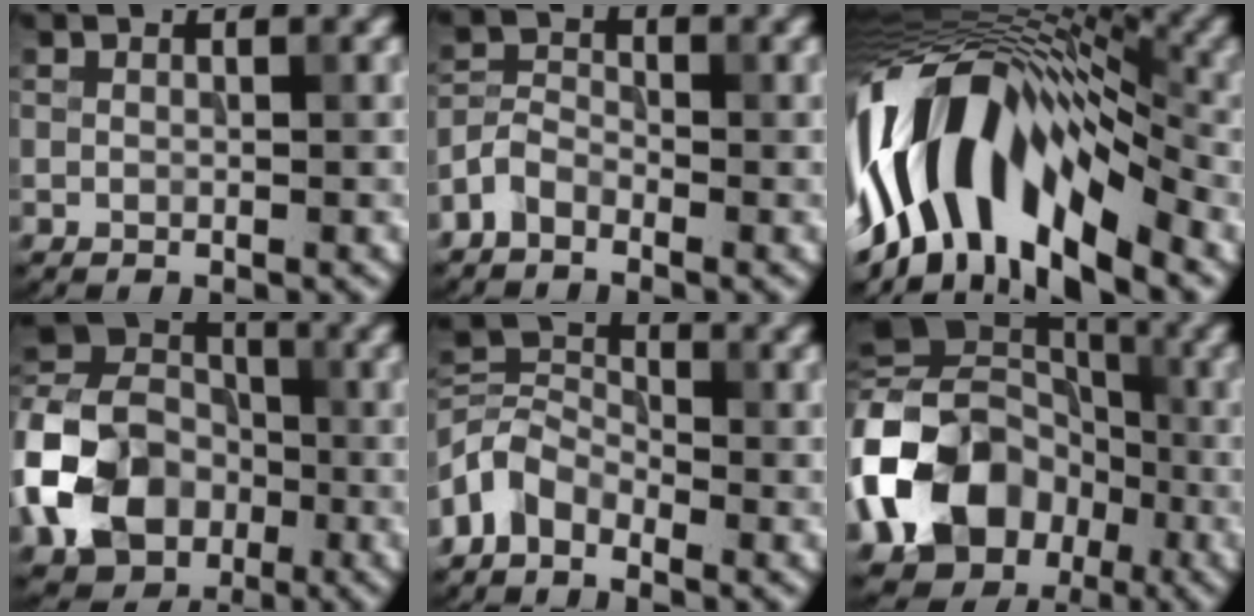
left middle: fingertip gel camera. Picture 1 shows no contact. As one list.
[{"total": 2.4, "force": [-1.8, 1.1, 0.9], "torque": [-0.021, 0.007, -0.049]}, {"total": 15.1, "force": [-3.4, 7.3, 12.7], "torque": [-0.219, 0.029, -0.072]}, {"total": 10.3, "force": [-3.3, 8.0, 5.6], "torque": [-0.125, 0.003, -0.081]}, {"total": 3.8, "force": [-2.7, 2.2, 1.6], "torque": [-0.037, 0.009, -0.070]}, {"total": 16.7, "force": [-5.0, 13.1, 9.1], "torque": [-0.213, -0.001, -0.101]}]